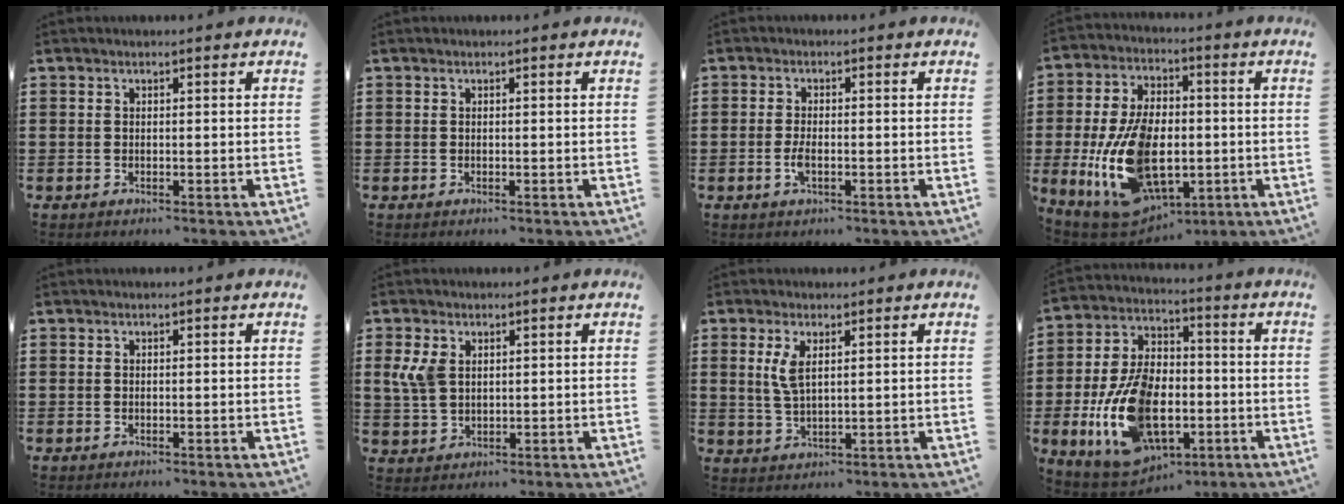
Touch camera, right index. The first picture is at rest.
{"total": 0.0}
{"total": 2.6, "force": [-0.8, 0.9, 2.3], "torque": [-0.057, -0.004, -0.019]}
{"total": 16.3, "force": [-2.6, 9.7, 12.9], "torque": [-0.278, -0.004, -0.043]}
{"total": 0.0}
{"total": 4.8, "force": [1.5, 3.1, 3.3], "torque": [-0.090, 0.004, 0.022]}
{"total": 4.0, "force": [1.4, 1.6, 3.3], "torque": [-0.073, 0.007, 0.023]}
{"total": 16.0, "force": [-3.6, 10.1, 11.8], "torque": [-0.255, 0.004, -0.060]}